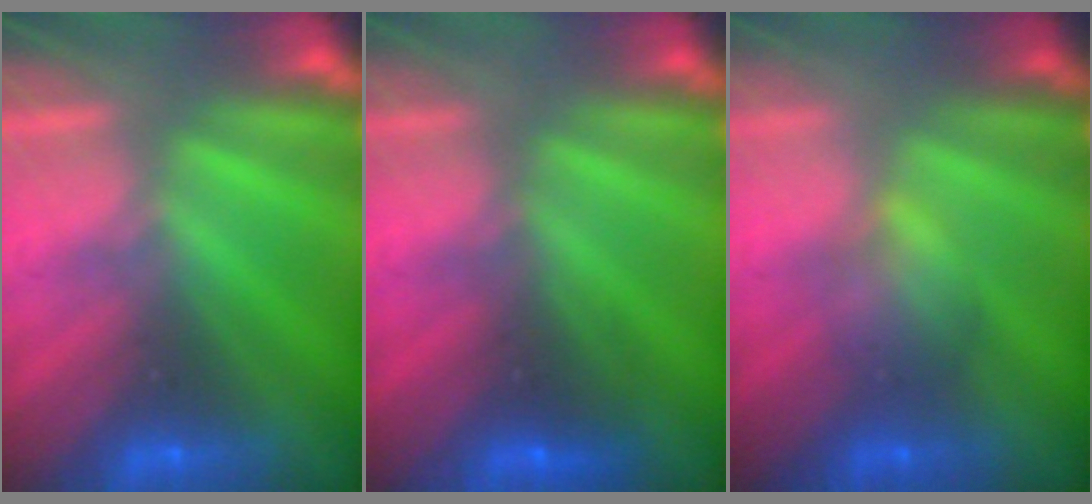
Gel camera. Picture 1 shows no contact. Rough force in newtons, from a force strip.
{"total": 2.4}
{"total": 1.9}